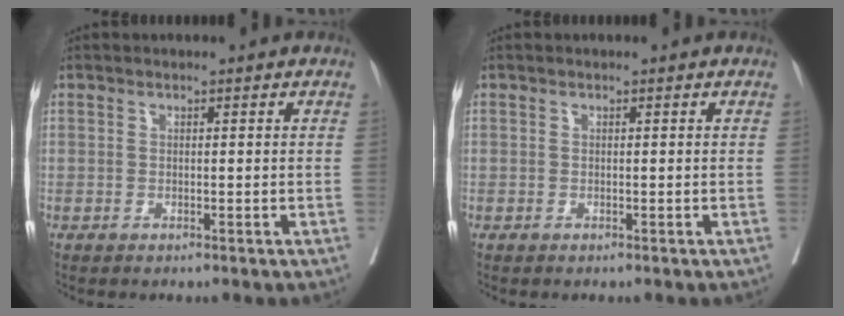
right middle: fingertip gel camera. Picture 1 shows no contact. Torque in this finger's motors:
{"motor_torque": [1.11, -1.03, -0.45, -0.21]}